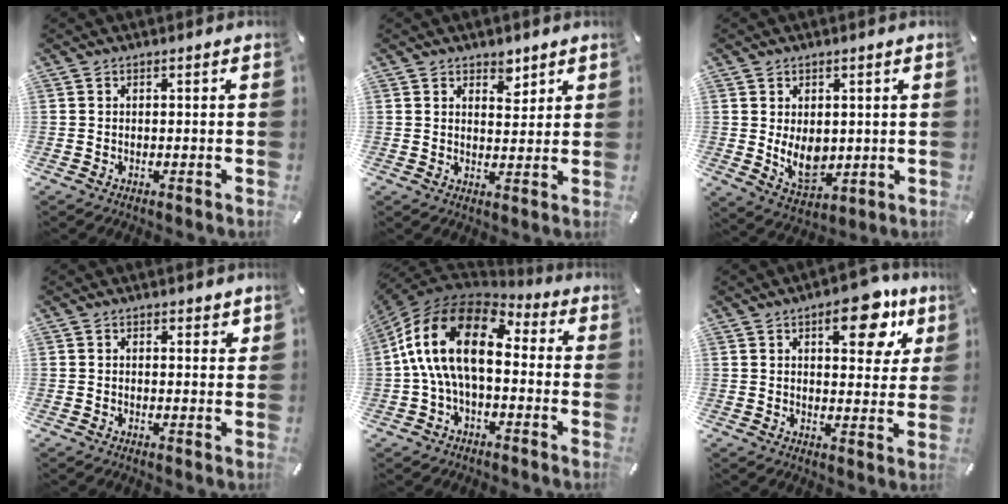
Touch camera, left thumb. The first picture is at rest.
{"total": 4.0, "force": [3.1, 2.4, 1.0], "torque": [0.004, -0.019, 0.050]}
{"total": 8.3, "force": [0.5, 6.2, 5.5], "torque": [-0.087, -0.008, 0.013]}
{"total": 1.5, "force": [1.0, 0.9, 0.7], "torque": [0.001, -0.004, 0.015]}
{"total": 17.6, "force": [1.4, 10.0, 14.5], "torque": [-0.309, 0.010, 0.019]}
{"total": 13.5, "force": [7.0, 6.5, 9.6], "torque": [-0.101, -0.035, 0.108]}